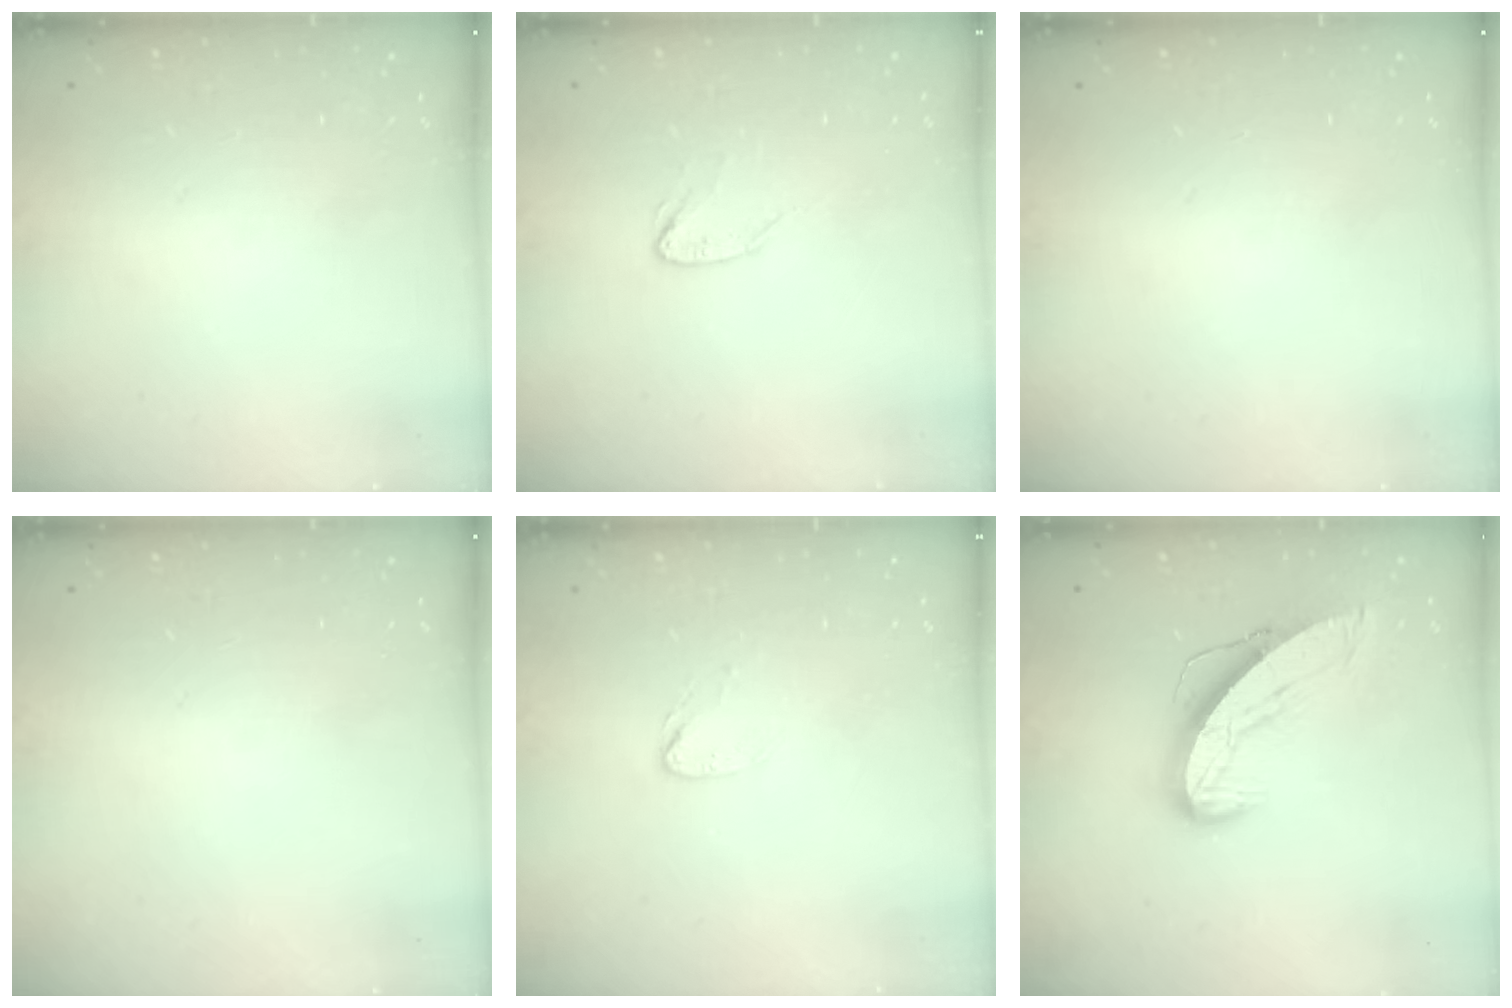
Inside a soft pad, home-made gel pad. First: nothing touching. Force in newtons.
{"total": 4.2, "press": 4.1, "slide": 0.4}
{"total": 0.0}
{"total": 0.0}
{"total": 2.7, "press": 2.7, "slide": 0.2}
{"total": 9.4, "press": 9.4, "slide": 0.9}